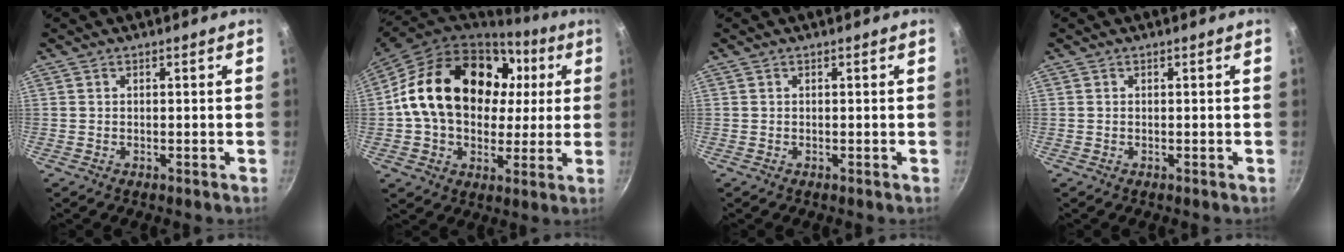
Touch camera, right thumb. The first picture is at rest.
{"total": 25.4, "force": [4.8, 18.3, 17.0], "torque": [-0.276, 0.027, 0.080]}
{"total": 0.0}
{"total": 0.0}